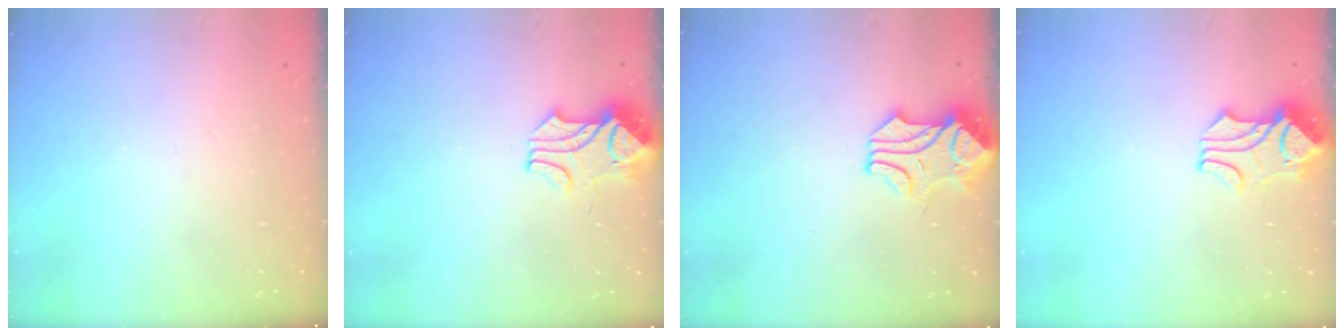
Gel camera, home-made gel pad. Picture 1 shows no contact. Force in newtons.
{"total": 2.4, "press": 2.2, "slide": 1.0}
{"total": 1.5, "press": 1.4, "slide": 0.6}
{"total": 1.7, "press": 1.4, "slide": 1.0}